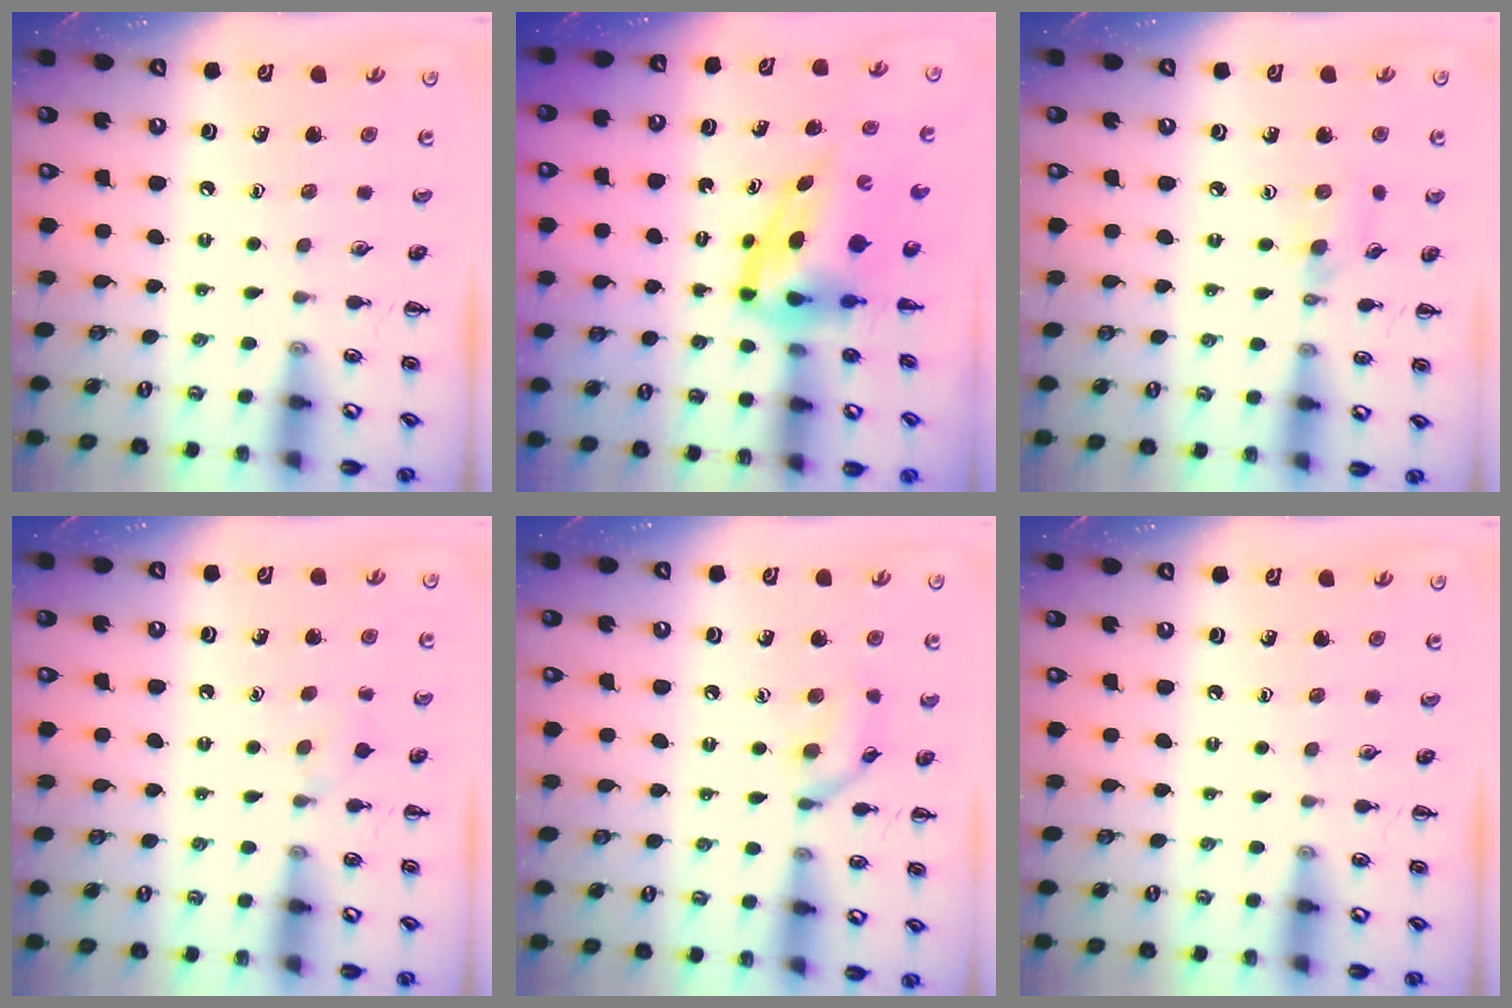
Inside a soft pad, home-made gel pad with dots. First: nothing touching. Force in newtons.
{"total": 5.6, "press": 5.3, "slide": 1.5}
{"total": 3.7, "press": 3.5, "slide": 1.3}
{"total": 4.2, "press": 3.9, "slide": 1.6}
{"total": 8.9, "press": 8.8, "slide": 1.0}
{"total": 0.0}